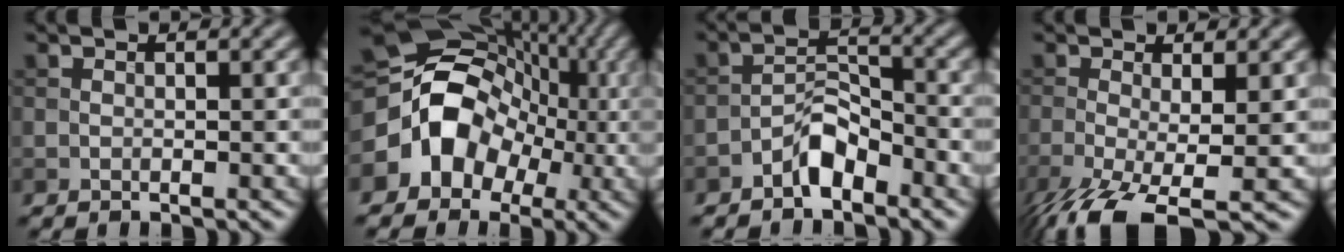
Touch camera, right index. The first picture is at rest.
{"total": 11.0, "force": [-1.7, 9.3, 5.7], "torque": [-0.089, 0.004, -0.057]}
{"total": 3.1, "force": [-2.3, 1.3, 1.6], "torque": [-0.023, 0.015, -0.046]}
{"total": 7.8, "force": [-3.9, 2.4, 6.3], "torque": [-0.137, -0.028, -0.068]}